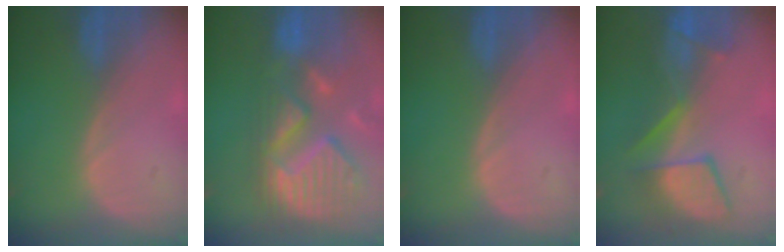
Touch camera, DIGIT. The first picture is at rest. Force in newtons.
{"total": 13.9, "press": 11.8, "slide": 7.3}
{"total": 0.0}
{"total": 8.8, "press": 8.8, "slide": 0.6}